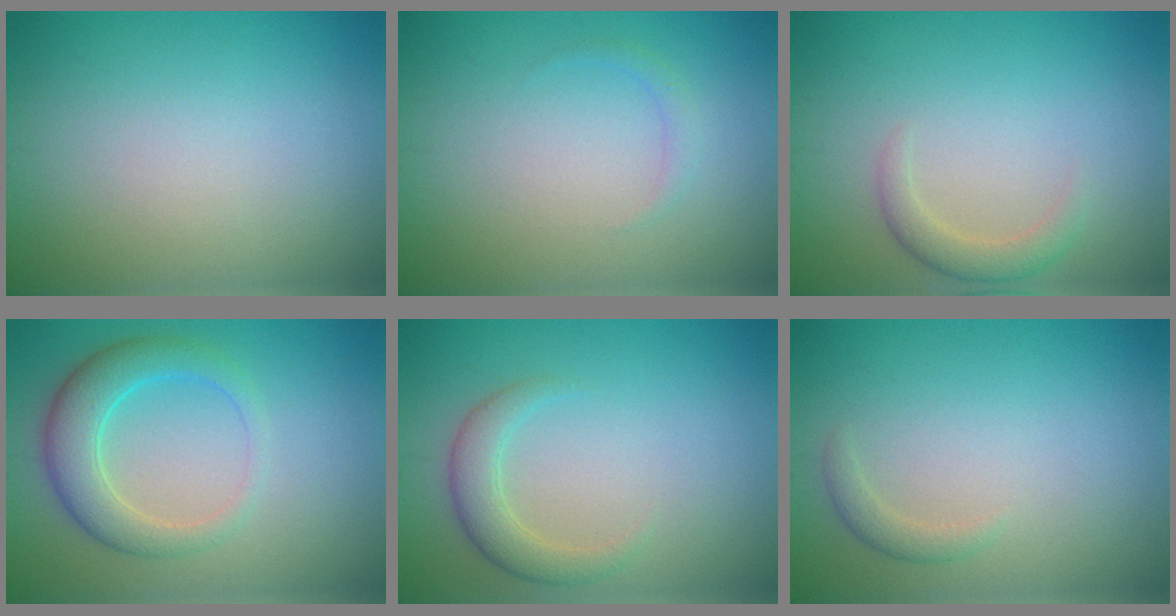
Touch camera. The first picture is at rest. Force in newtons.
{"total": 0.8, "press": 0.8, "slide": 0.0}
{"total": 1.9, "press": 1.9, "slide": 0.1}
{"total": 4.4, "press": 4.4, "slide": 0.1}
{"total": 2.6, "press": 2.6, "slide": 0.2}
{"total": 1.2, "press": 1.2, "slide": 0.1}